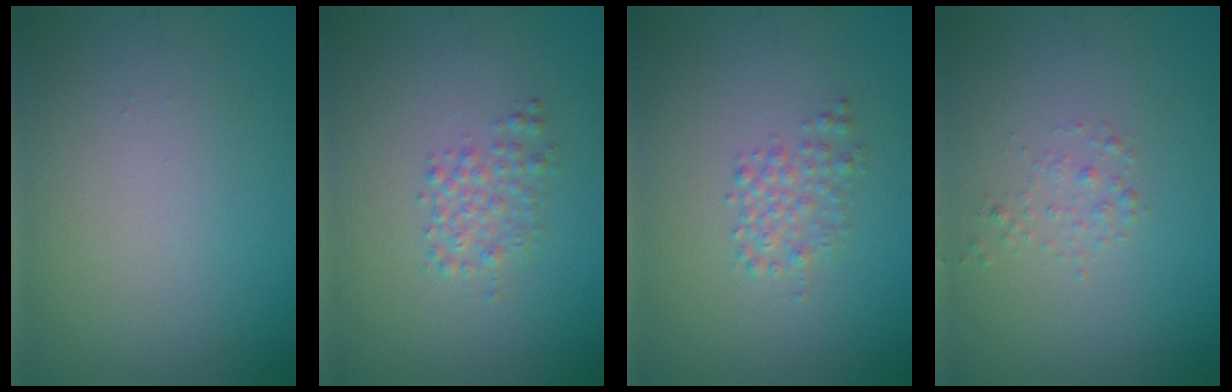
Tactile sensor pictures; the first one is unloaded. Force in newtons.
{"total": 1.8, "press": 1.8, "slide": 0.0}
{"total": 1.8, "press": 1.8, "slide": 0.0}
{"total": 1.0, "press": 1.0, "slide": 0.0}